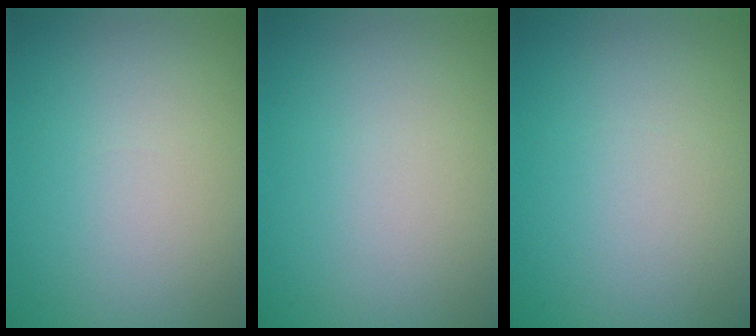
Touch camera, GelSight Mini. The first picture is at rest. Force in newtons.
{"total": 0.0}
{"total": 0.0}